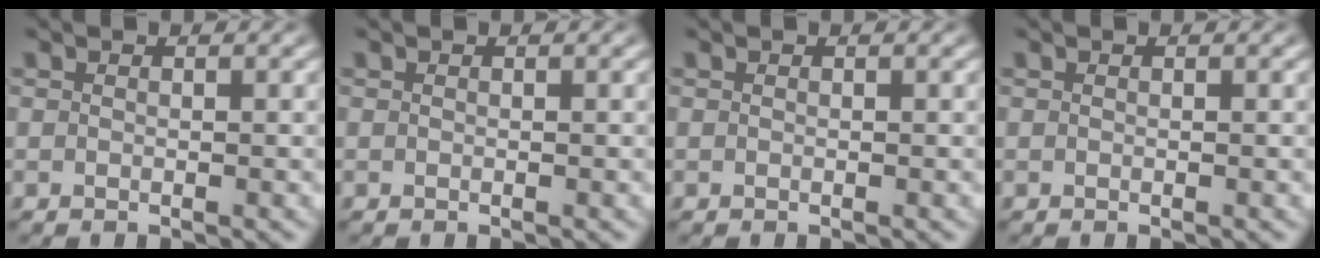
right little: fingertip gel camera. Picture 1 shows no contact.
{"total": 0.0}
{"total": 0.0}
{"total": 0.0}